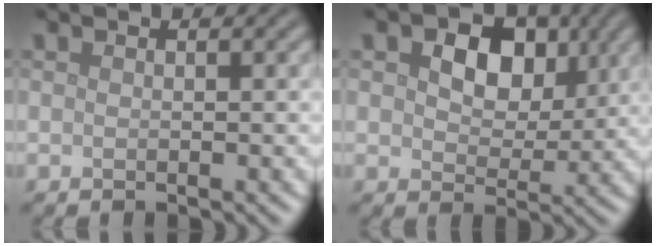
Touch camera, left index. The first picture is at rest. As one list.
[{"total": 6.6, "force": [2.2, 4.4, 4.4], "torque": [-0.073, 0.001, 0.020]}]